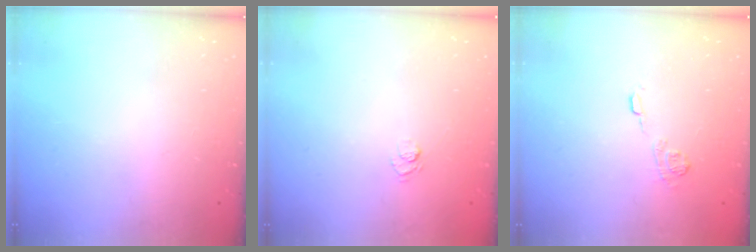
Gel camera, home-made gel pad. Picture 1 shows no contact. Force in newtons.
{"total": 4.5, "press": 4.3, "slide": 1.2}
{"total": 9.2, "press": 9.2, "slide": 0.8}